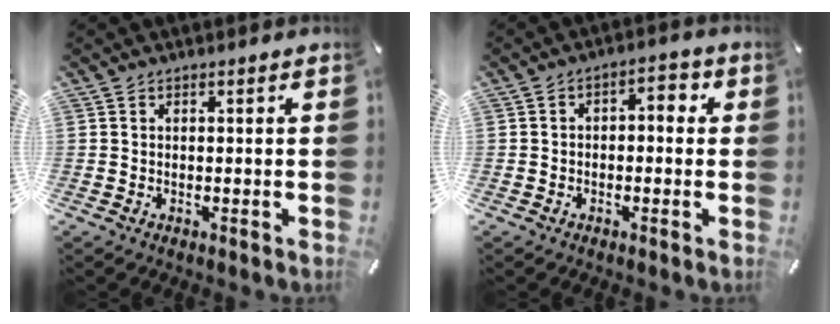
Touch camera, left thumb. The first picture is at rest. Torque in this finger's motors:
{"motor_torque": [0.15, -0.40, 0.12, 0.20, -0.03]}